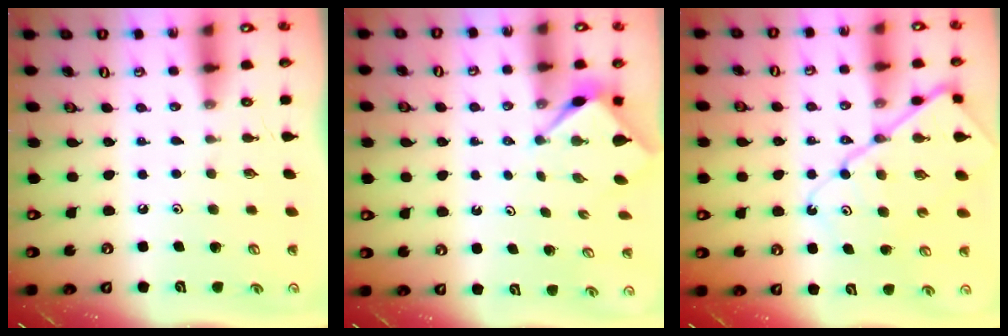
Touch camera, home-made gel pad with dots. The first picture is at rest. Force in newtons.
{"total": 3.0, "press": 3.0, "slide": 0.2}
{"total": 13.5, "press": 13.4, "slide": 1.2}